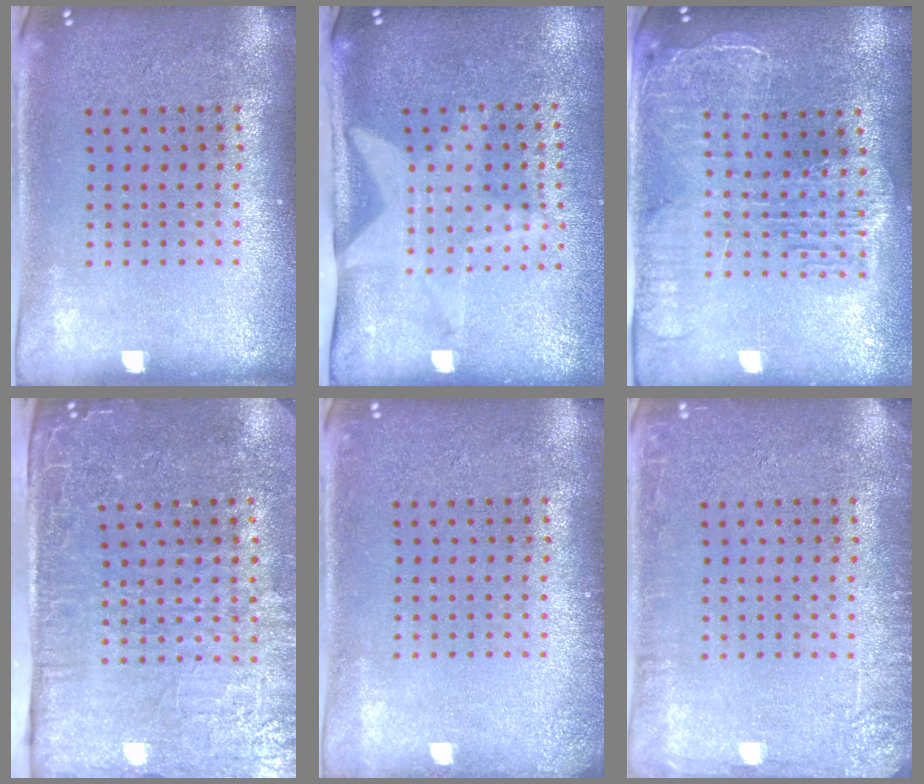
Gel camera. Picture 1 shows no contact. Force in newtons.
{"total": 2.1, "press": 1.5, "slide": 1.4}
{"total": 2.4, "press": 2.1, "slide": 1.2}
{"total": 4.8, "press": 4.0, "slide": 2.6}
{"total": 1.1, "press": 1.0, "slide": 0.2}
{"total": 2.4, "press": 2.3, "slide": 0.3}